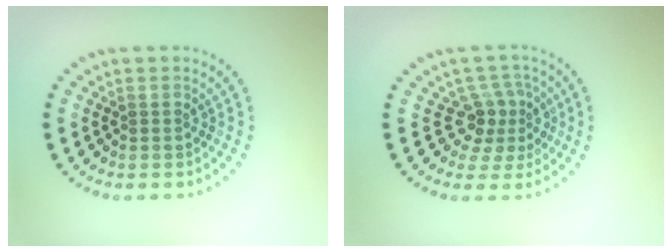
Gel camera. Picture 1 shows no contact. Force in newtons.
{"total": 3.0, "press": 2.2, "slide": 2.1}